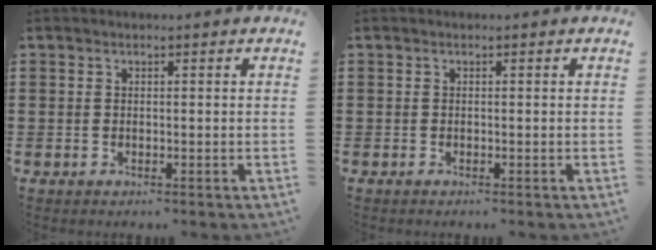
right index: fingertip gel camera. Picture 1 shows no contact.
{"total": 0.0}